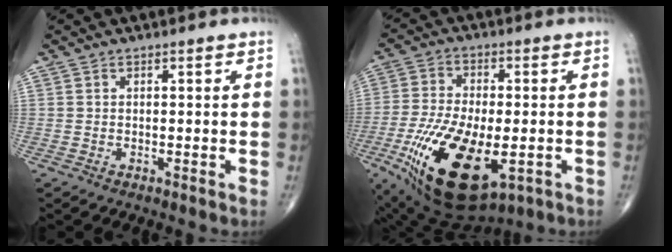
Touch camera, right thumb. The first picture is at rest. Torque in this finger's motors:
{"motor_torque": [0.70, 0.59, 2.10, -0.66, 0.65]}